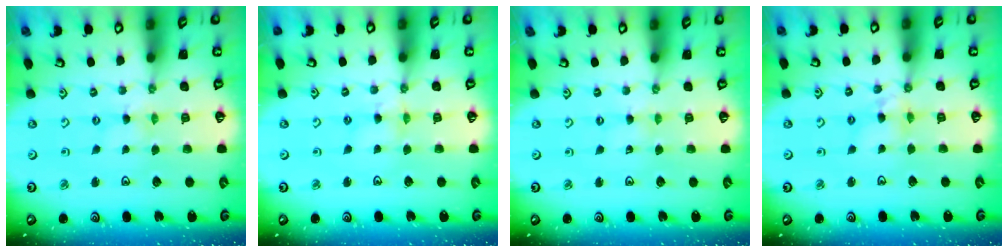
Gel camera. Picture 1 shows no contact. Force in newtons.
{"total": 3.0, "press": 2.9, "slide": 0.3}
{"total": 0.5, "press": 0.5, "slide": 0.1}
{"total": 6.1, "press": 6.1, "slide": 0.5}